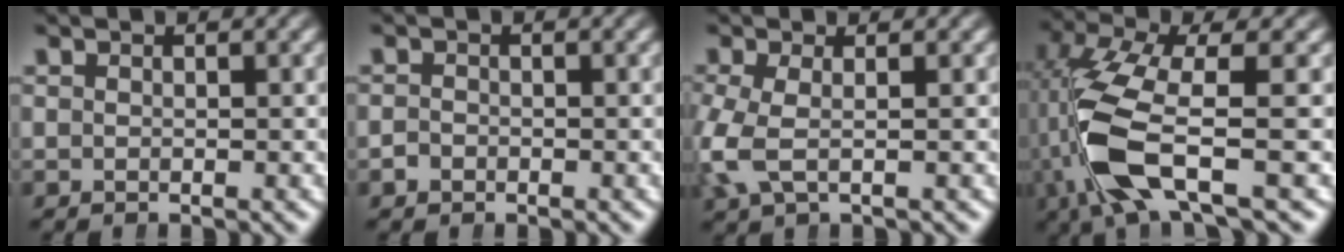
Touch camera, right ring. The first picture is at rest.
{"total": 0.8, "force": [-0.7, 0.4, -0.1], "torque": [0.001, -0.006, -0.010]}
{"total": 3.3, "force": [-0.3, 2.0, 2.7], "torque": [-0.085, -0.012, 0.003]}
{"total": 7.7, "force": [-0.4, 3.2, 7.0], "torque": [-0.170, -0.017, 0.001]}